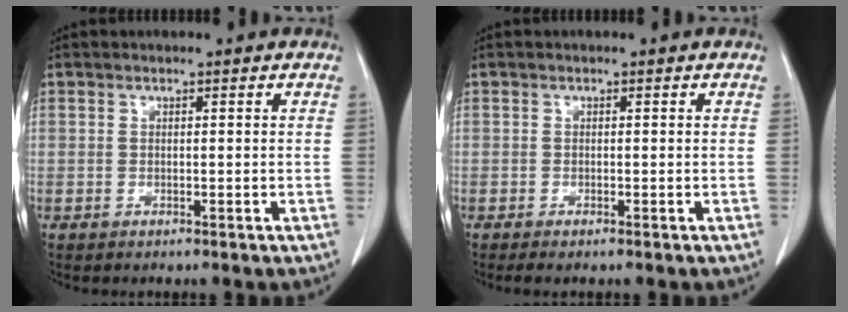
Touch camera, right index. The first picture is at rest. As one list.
[{"total": 1.2, "force": [-0.9, 0.1, 0.8], "torque": [-0.013, -0.004, -0.013]}]